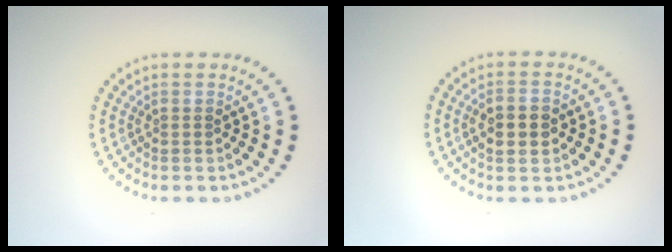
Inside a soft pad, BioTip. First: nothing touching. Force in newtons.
{"total": 2.6, "press": 2.6, "slide": 0.2}